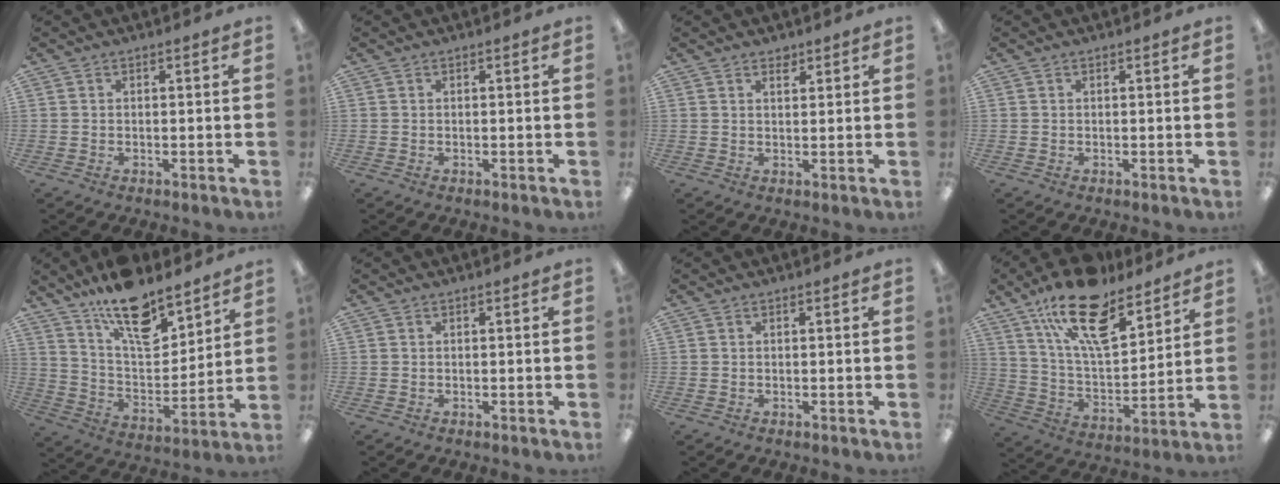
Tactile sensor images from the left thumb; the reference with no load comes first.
{"total": 0.0}
{"total": 1.8, "force": [1.6, 0.8, 0.5], "torque": [0.005, -0.010, 0.027]}
{"total": 0.0}
{"total": 16.6, "force": [12.5, 6.7, 8.7], "torque": [-0.141, -0.078, 0.217]}
{"total": 0.0}
{"total": 0.0}
{"total": 20.7, "force": [13.9, 8.5, 12.8], "torque": [-0.218, -0.069, 0.241]}